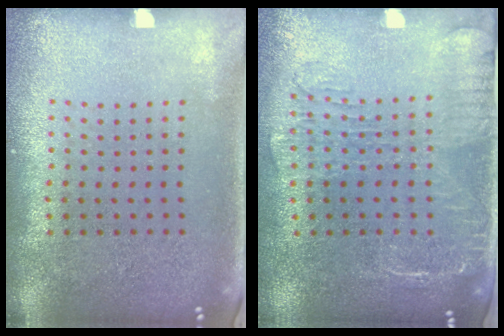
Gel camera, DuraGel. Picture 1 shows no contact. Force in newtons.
{"total": 1.9, "press": 1.6, "slide": 1.0}